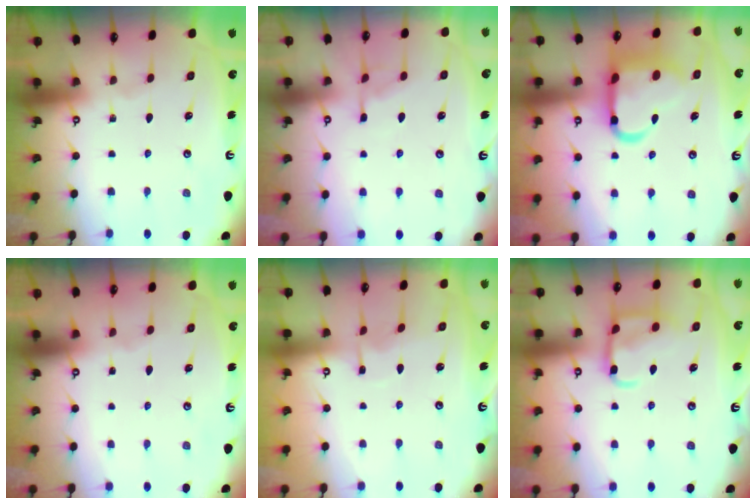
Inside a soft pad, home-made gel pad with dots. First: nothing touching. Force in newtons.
{"total": 5.9, "press": 5.8, "slide": 0.7}
{"total": 14.8, "press": 14.7, "slide": 1.7}
{"total": 1.2, "press": 1.2, "slide": 0.1}
{"total": 2.8, "press": 2.8, "slide": 0.4}
{"total": 12.5, "press": 12.4, "slide": 1.3}